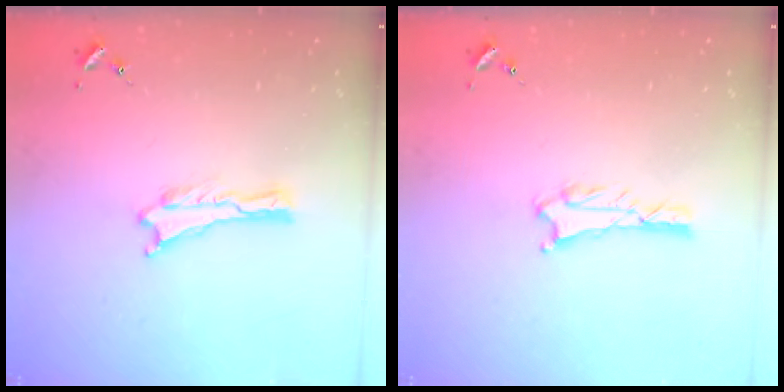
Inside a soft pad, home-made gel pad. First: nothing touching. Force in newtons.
{"total": 0.7, "press": 0.7, "slide": 0.1}